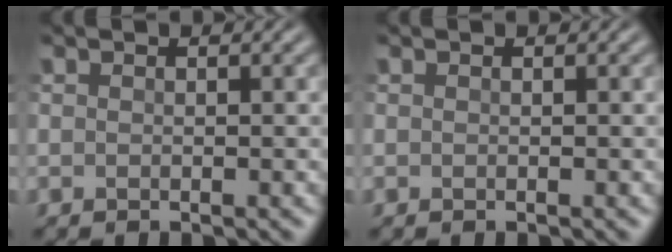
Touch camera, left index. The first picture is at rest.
{"total": 0.0}